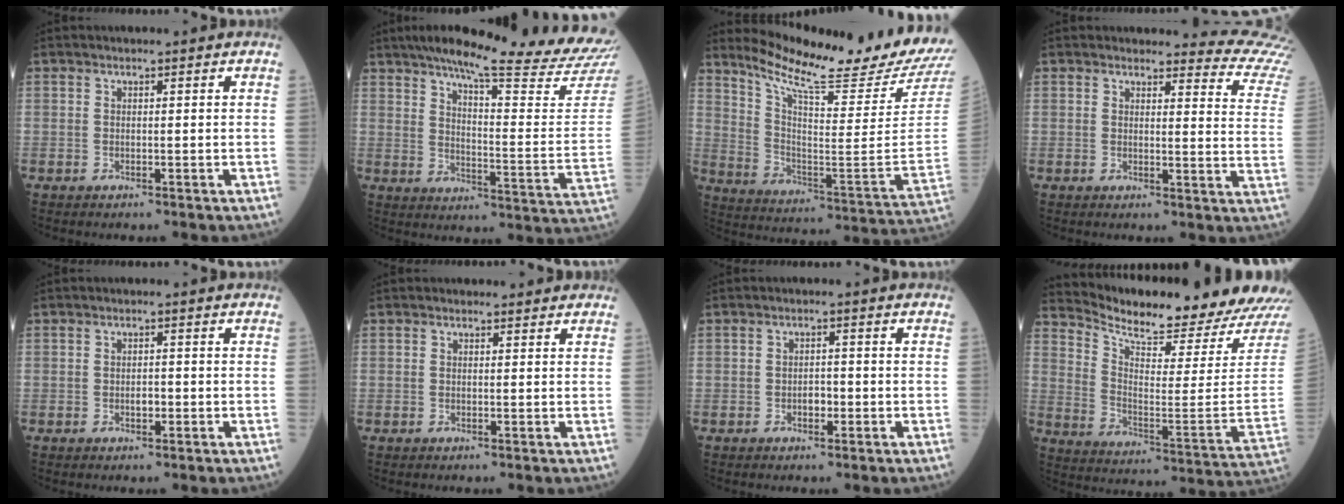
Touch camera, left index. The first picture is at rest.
{"total": 25.4, "force": [22.3, -0.4, 12.1], "torque": [-0.178, -0.085, 0.281]}
{"total": 22.8, "force": [20.7, -1.6, 9.5], "torque": [-0.174, -0.118, 0.295]}
{"total": 12.6, "force": [12.6, 0.6, 0.2], "torque": [0.036, -0.113, 0.094]}
{"total": 1.3, "force": [-0.6, 0.7, 1.0], "torque": [-0.015, -0.001, -0.011]}
{"total": 1.5, "force": [1.4, 0.6, 0.0], "torque": [-0.005, -0.001, 0.010]}
{"total": 1.7, "force": [-0.9, 0.9, 1.2], "torque": [-0.014, 0.001, -0.016]}
{"total": 20.1, "force": [19.4, 0.4, 5.2], "torque": [-0.111, -0.100, 0.268]}